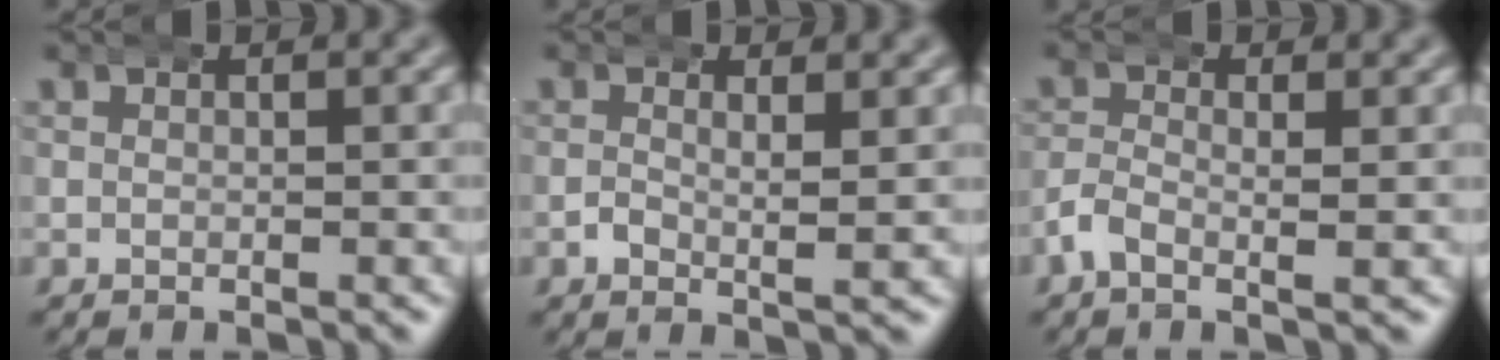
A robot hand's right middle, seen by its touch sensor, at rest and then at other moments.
{"total": 1.4, "force": [0.3, 0.2, 1.3], "torque": [-0.029, -0.013, 0.007]}
{"total": 1.8, "force": [-0.6, 0.7, 1.6], "torque": [-0.039, -0.009, -0.014]}